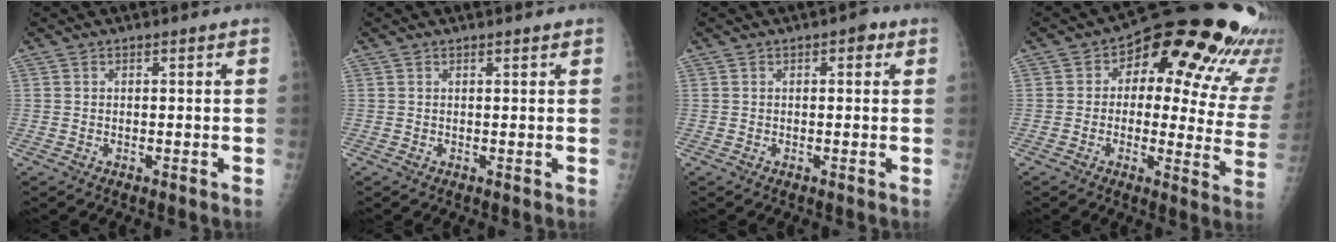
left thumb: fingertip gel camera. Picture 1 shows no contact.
{"total": 0.8, "force": [0.7, 0.1, 0.3], "torque": [-0.004, -0.003, 0.011]}
{"total": 2.1, "force": [1.0, 1.1, 1.5], "torque": [-0.012, 0.001, 0.009]}
{"total": 23.1, "force": [11.7, 11.2, 16.5], "torque": [-0.161, -0.016, 0.130]}